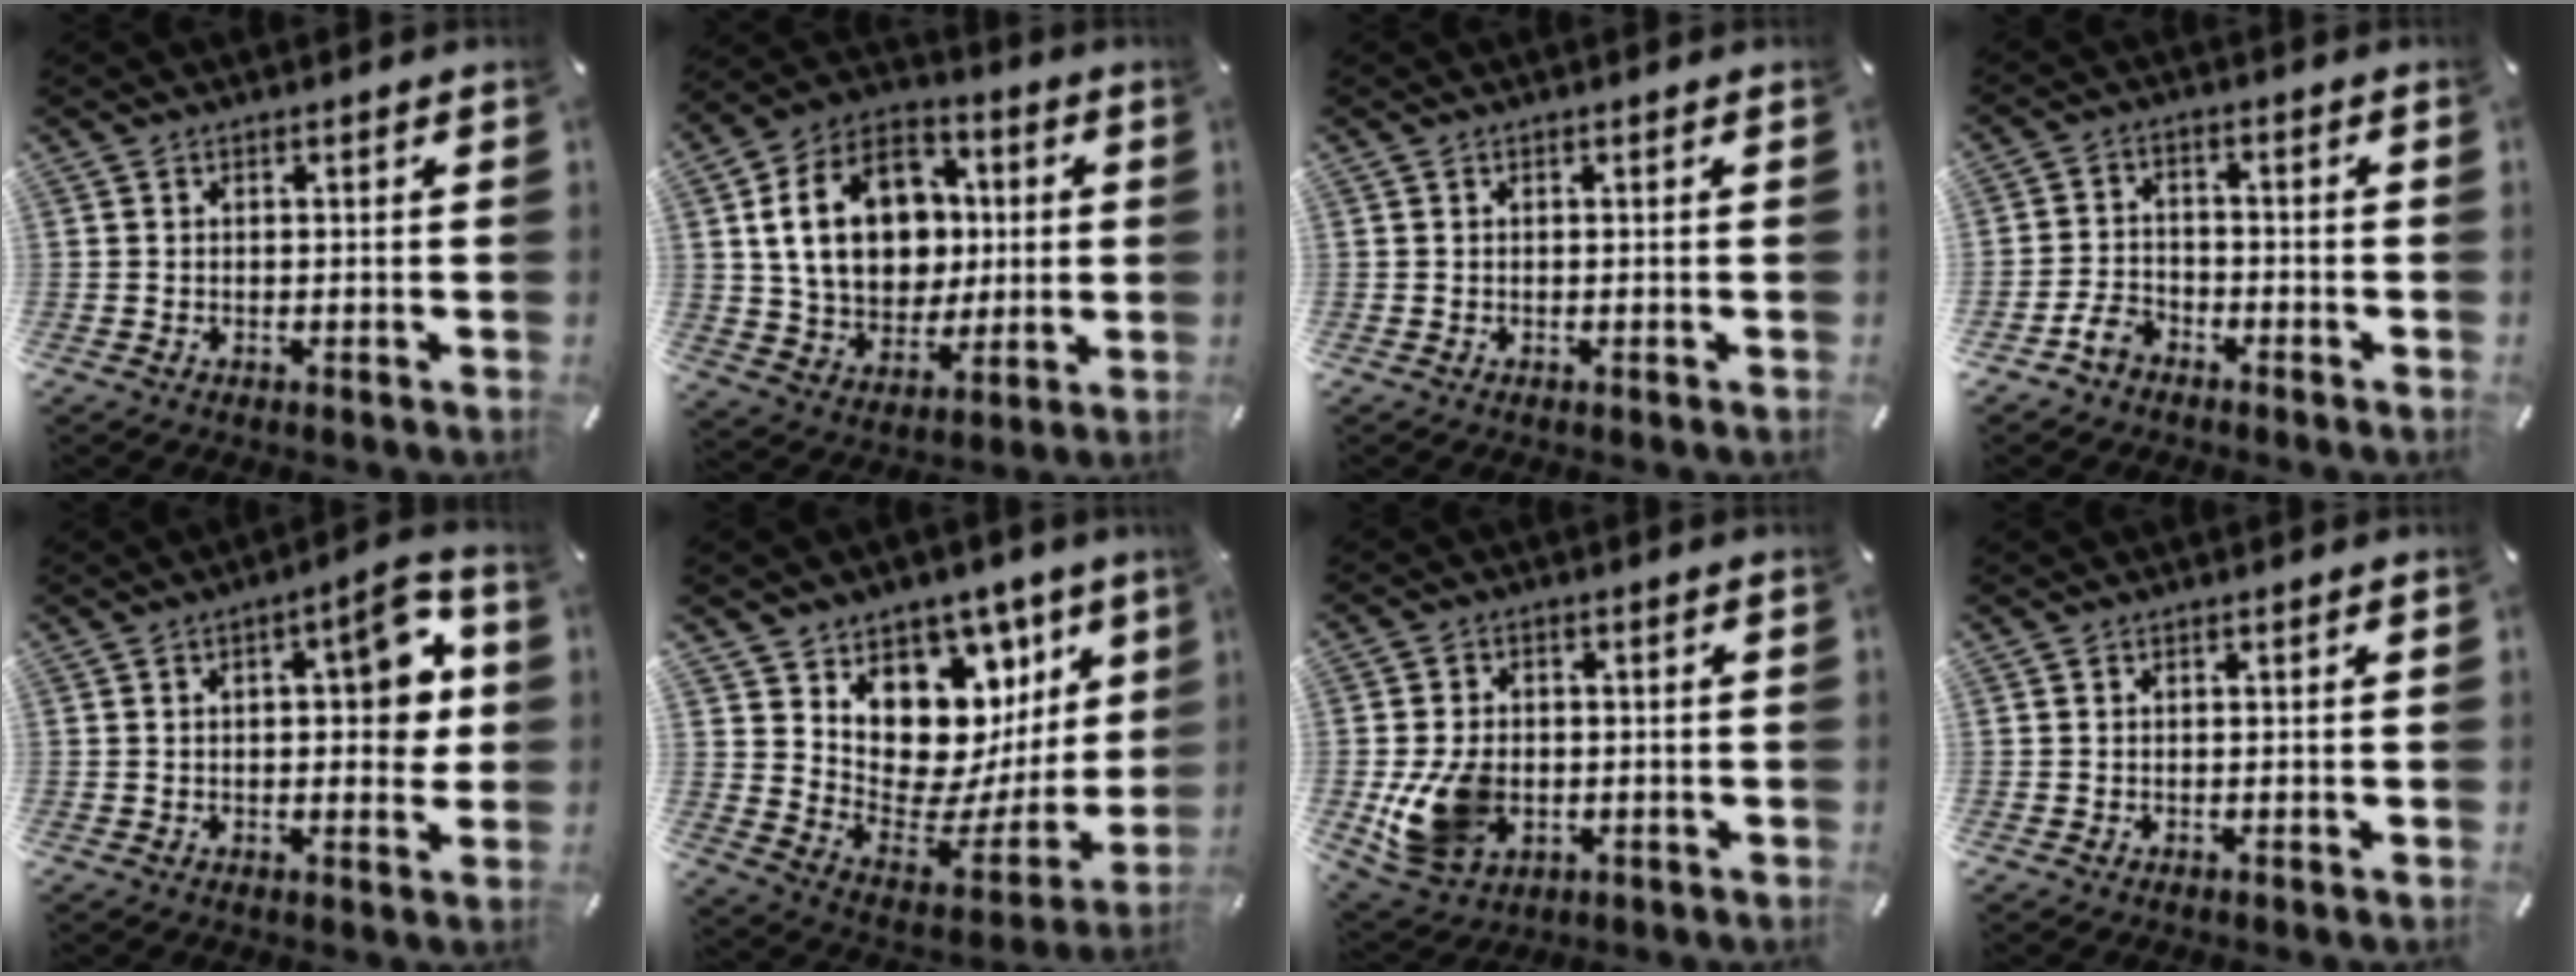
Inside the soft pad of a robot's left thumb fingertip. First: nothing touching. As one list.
[{"total": 19.5, "force": [2.5, 15.6, 11.4], "torque": [-0.205, 0.010, 0.053]}, {"total": 0.0}, {"total": 5.2, "force": [-3.5, 3.4, 1.6], "torque": [-0.029, 0.021, -0.067]}, {"total": 10.5, "force": [2.1, 4.6, 9.2], "torque": [-0.104, -0.011, 0.027]}, {"total": 12.9, "force": [7.4, 9.1, 5.4], "torque": [-0.067, -0.113, 0.135]}, {"total": 11.8, "force": [-2.0, 9.2, 7.1], "torque": [-0.146, 0.009, -0.032]}, {"total": 0.0}]